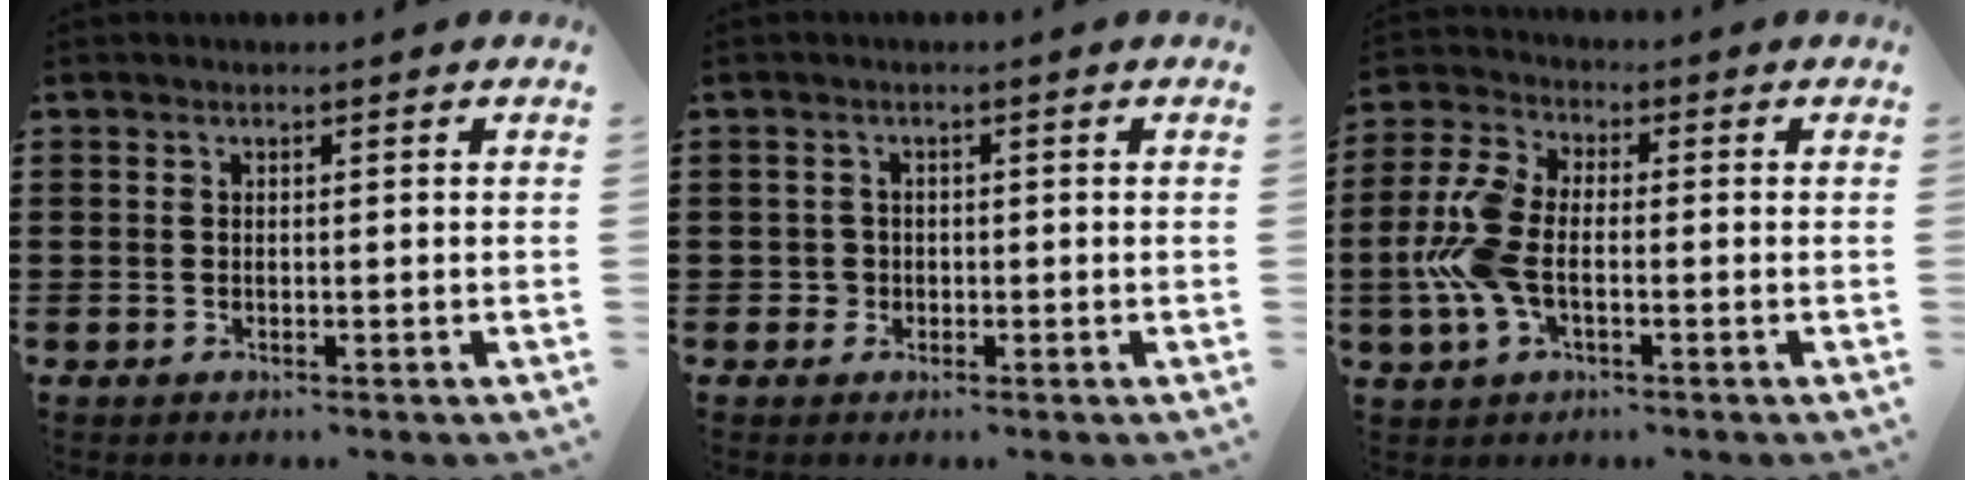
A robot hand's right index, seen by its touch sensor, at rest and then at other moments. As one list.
[{"total": 1.6, "force": [-0.4, 1.5, 0.2], "torque": [-0.010, 0.004, -0.011]}, {"total": 8.6, "force": [-1.5, 4.7, 7.1], "torque": [-0.179, -0.007, -0.034]}]